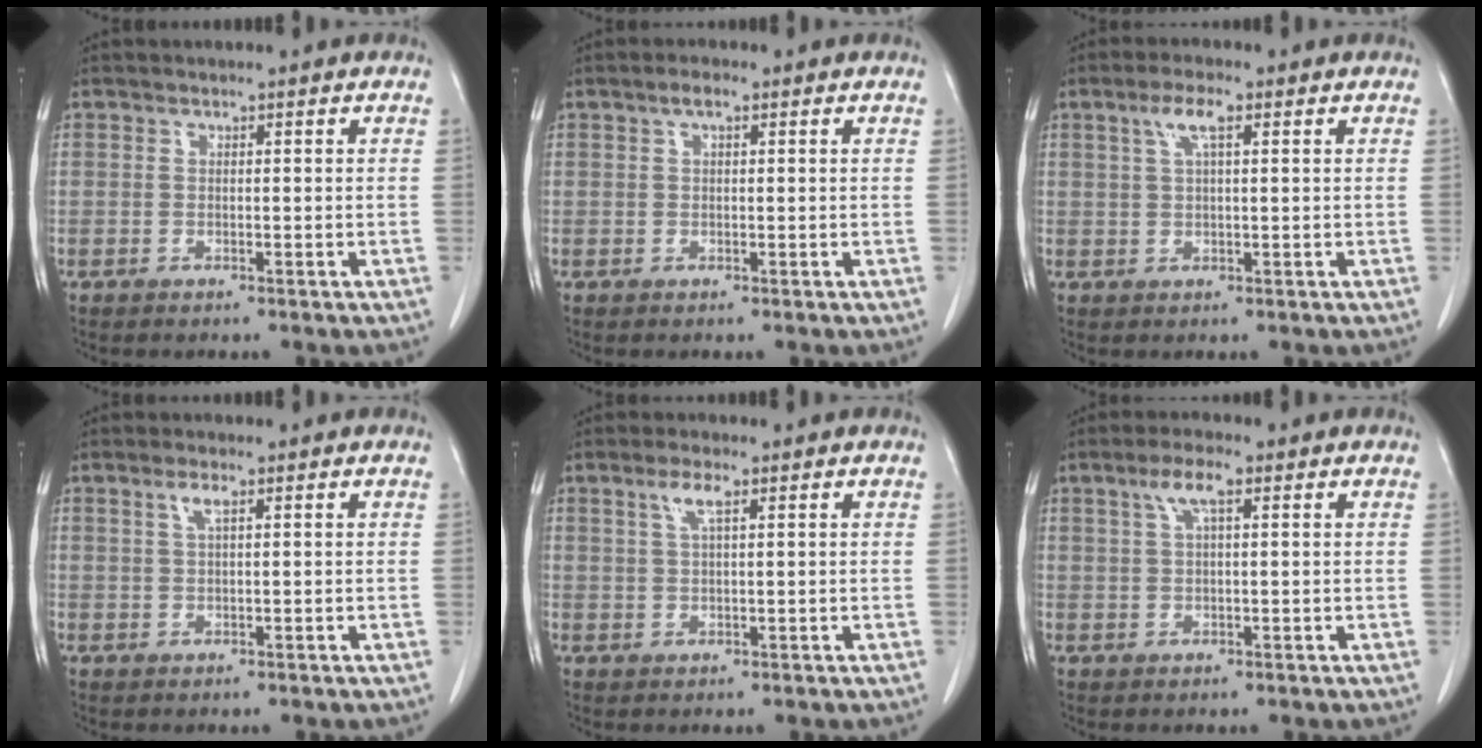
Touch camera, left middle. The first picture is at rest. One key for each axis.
{"total": 1.6, "fx": 0.8, "fy": 0.5, "fz": 1.2, "tx": -0.024, "ty": 0.009, "tz": 0.012}
{"total": 3.8, "fx": 1.7, "fy": 0.7, "fz": 3.3, "tx": -0.071, "ty": 0.012, "tz": 0.033}
{"total": 1.8, "fx": 0.9, "fy": 0.2, "fz": 1.6, "tx": -0.037, "ty": 0.005, "tz": 0.016}
{"total": 2.8, "fx": 1.4, "fy": 0.4, "fz": 2.4, "tx": -0.056, "ty": 0.006, "tz": 0.027}
{"total": 3.8, "fx": 1.7, "fy": 0.7, "fz": 3.3, "tx": -0.071, "ty": 0.013, "tz": 0.034}